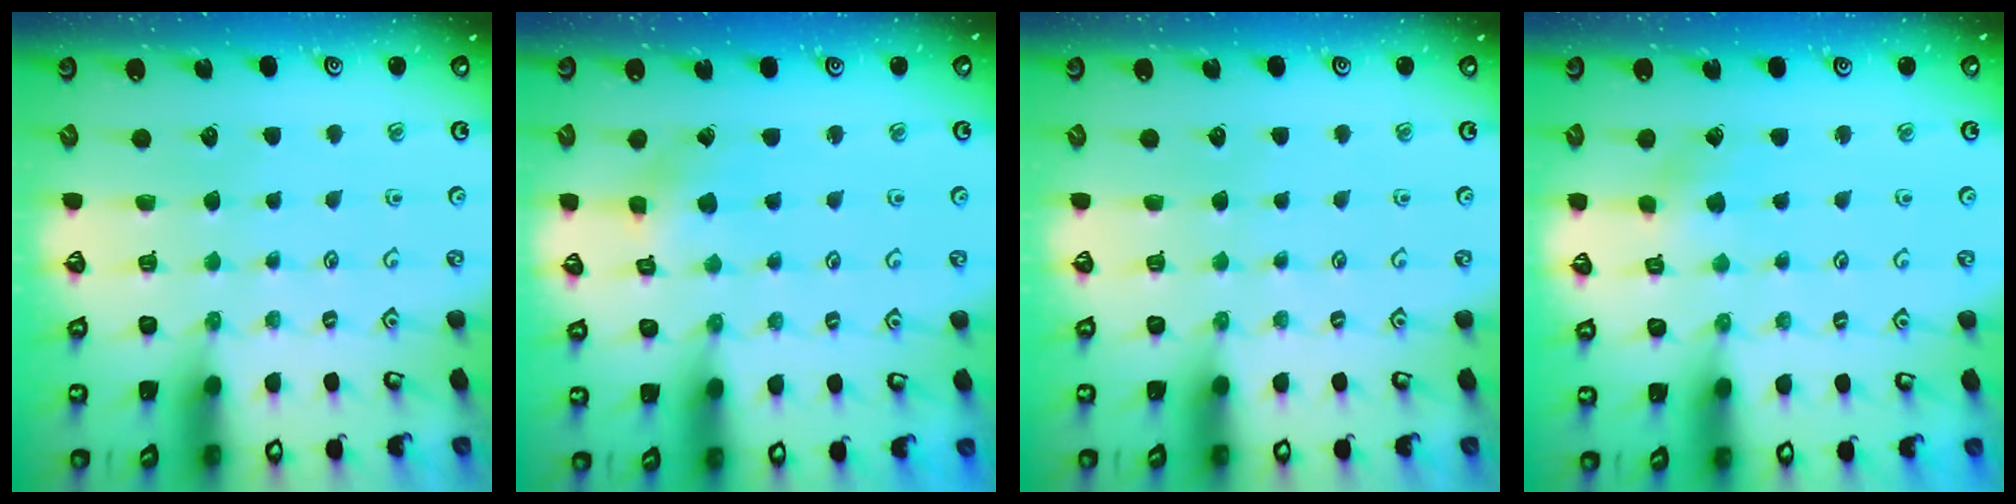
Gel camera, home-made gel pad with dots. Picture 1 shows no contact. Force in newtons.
{"total": 2.2, "press": 2.2, "slide": 0.2}
{"total": 0.0}
{"total": 2.4, "press": 2.4, "slide": 0.2}